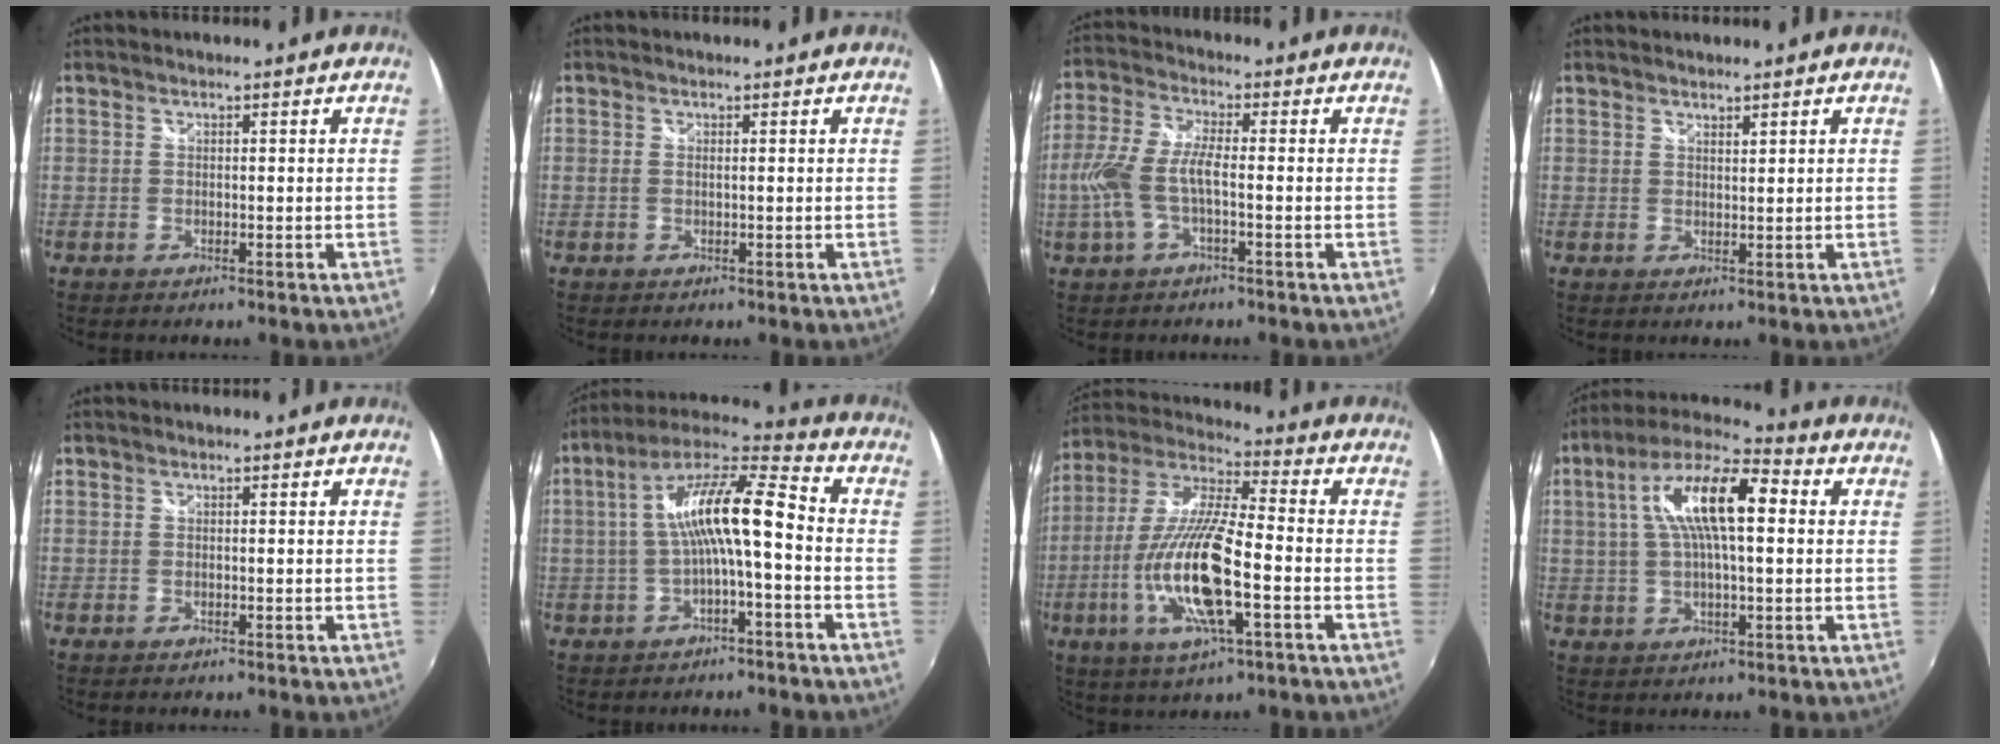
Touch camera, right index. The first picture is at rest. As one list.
[{"total": 0.6, "force": [0.0, -0.1, 0.6], "torque": [-0.013, 0.000, -0.001]}, {"total": 8.9, "force": [-2.0, 2.5, 8.3], "torque": [-0.185, 0.000, -0.037]}, {"total": 1.2, "force": [1.2, 0.1, 0.2], "torque": [-0.003, -0.002, 0.021]}, {"total": 0.0}, {"total": 12.3, "force": [-1.2, 2.4, 12.0], "torque": [-0.227, 0.027, -0.020]}, {"total": 18.7, "force": [-5.3, 4.2, 17.4], "torque": [-0.353, -0.019, -0.104]}, {"total": 14.8, "force": [2.9, 4.8, 13.7], "torque": [-0.250, 0.026, 0.042]}]